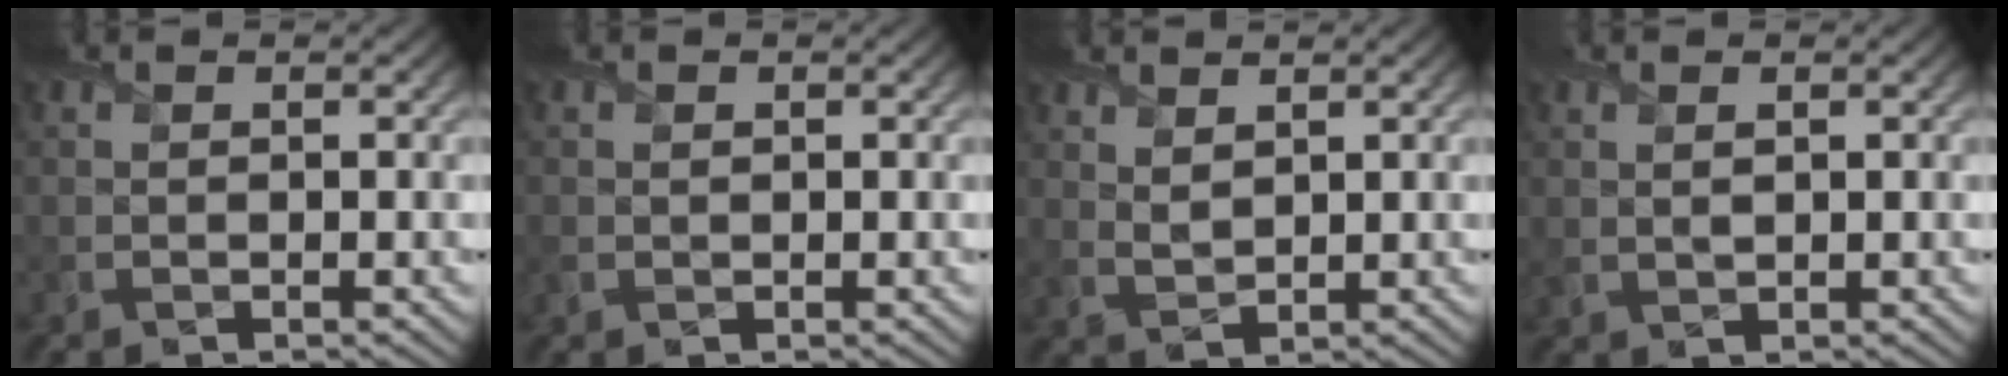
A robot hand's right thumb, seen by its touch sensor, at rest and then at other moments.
{"total": 1.1, "force": [0.1, 0.9, 0.6], "torque": [-0.019, -0.004, 0.004]}
{"total": 2.5, "force": [1.8, 1.1, 1.4], "torque": [-0.038, -0.003, 0.043]}
{"total": 1.5, "force": [0.6, 0.6, 1.2], "torque": [-0.028, -0.002, 0.015]}